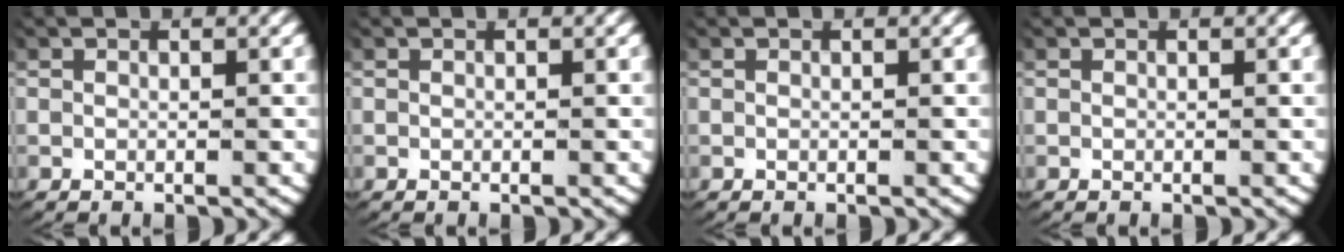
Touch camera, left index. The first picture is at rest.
{"total": 0.0}
{"total": 0.0}
{"total": 0.0}